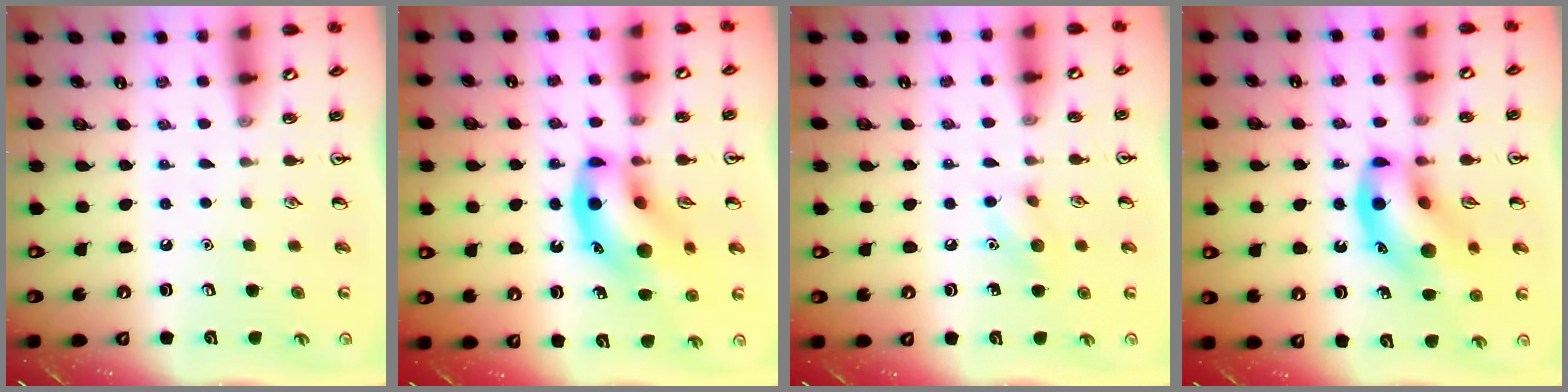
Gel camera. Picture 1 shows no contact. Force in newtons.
{"total": 15.8, "press": 15.6, "slide": 2.6}
{"total": 6.6, "press": 6.5, "slide": 1.4}
{"total": 15.8, "press": 15.6, "slide": 2.6}